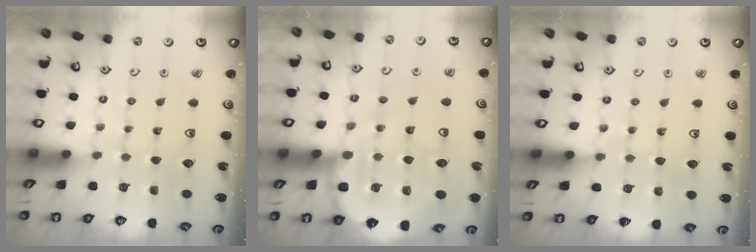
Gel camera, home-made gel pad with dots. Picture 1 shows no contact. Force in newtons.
{"total": 9.6, "press": 9.5, "slide": 1.2}
{"total": 4.7, "press": 4.6, "slide": 0.7}